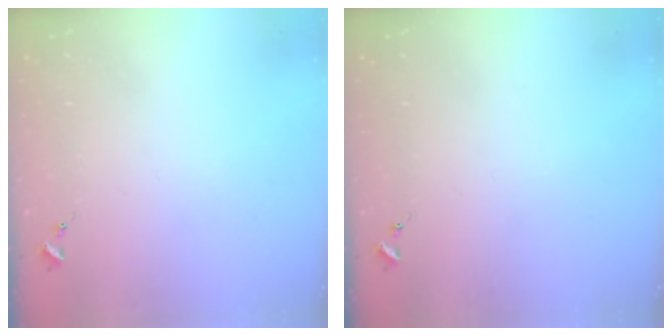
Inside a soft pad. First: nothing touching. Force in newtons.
{"total": 0.0}